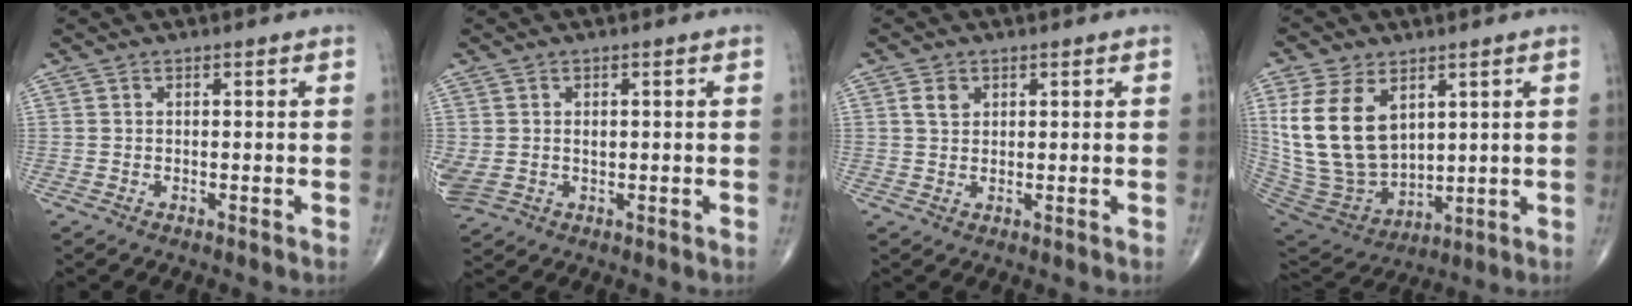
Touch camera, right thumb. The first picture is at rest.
{"total": 5.2, "force": [0.2, 3.9, 3.3], "torque": [-0.079, 0.003, 0.018]}
{"total": 2.7, "force": [1.2, 1.9, 1.5], "torque": [-0.020, -0.001, 0.024]}
{"total": 17.9, "force": [5.5, 11.6, 12.4], "torque": [-0.231, -0.026, 0.132]}